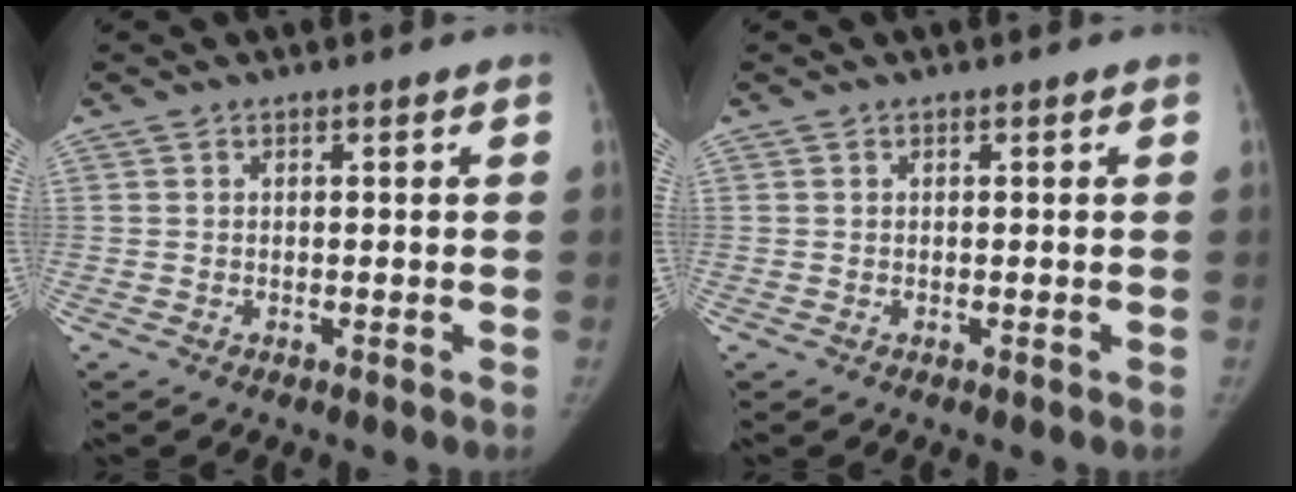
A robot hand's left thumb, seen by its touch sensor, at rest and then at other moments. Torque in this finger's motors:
{"motor_torque": [-0.10, -0.10, 0.30, -0.29, 0.02]}